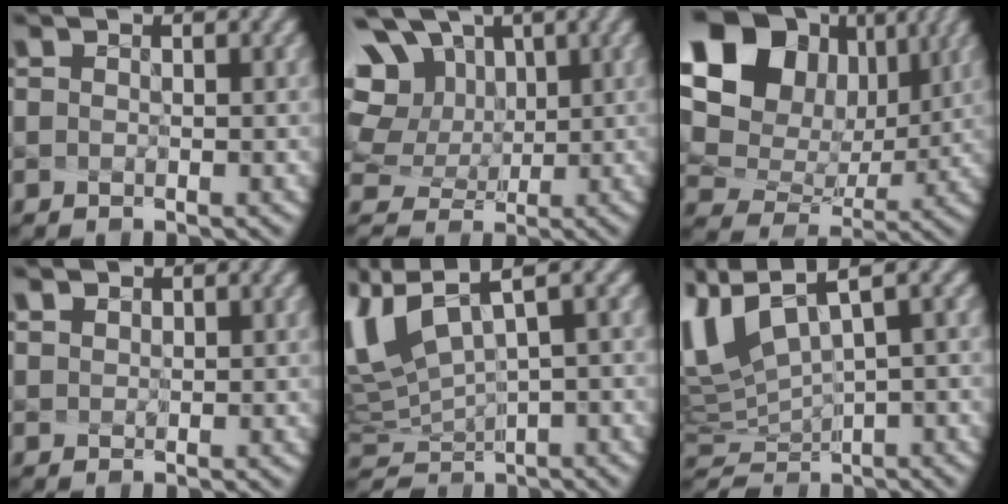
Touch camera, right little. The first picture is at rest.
{"total": 10.6, "force": [4.4, 7.9, 5.6], "torque": [-0.153, 0.020, 0.081]}
{"total": 14.5, "force": [5.6, 10.5, 8.3], "torque": [-0.201, 0.011, 0.133]}
{"total": 0.9, "force": [0.8, 0.1, 0.1], "torque": [-0.024, -0.014, 0.028]}
{"total": 5.5, "force": [1.8, 1.5, 4.9], "torque": [-0.142, -0.020, 0.064]}
{"total": 4.2, "force": [1.3, 1.0, 3.9], "torque": [-0.115, -0.020, 0.052]}